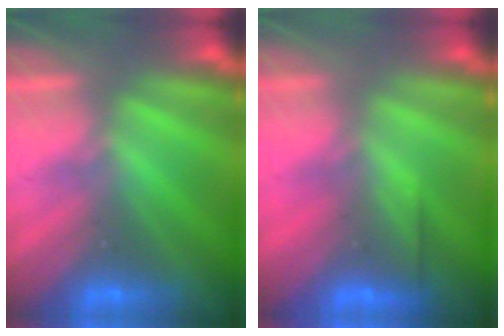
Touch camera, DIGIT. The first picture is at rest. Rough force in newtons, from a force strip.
{"total": 2.6}